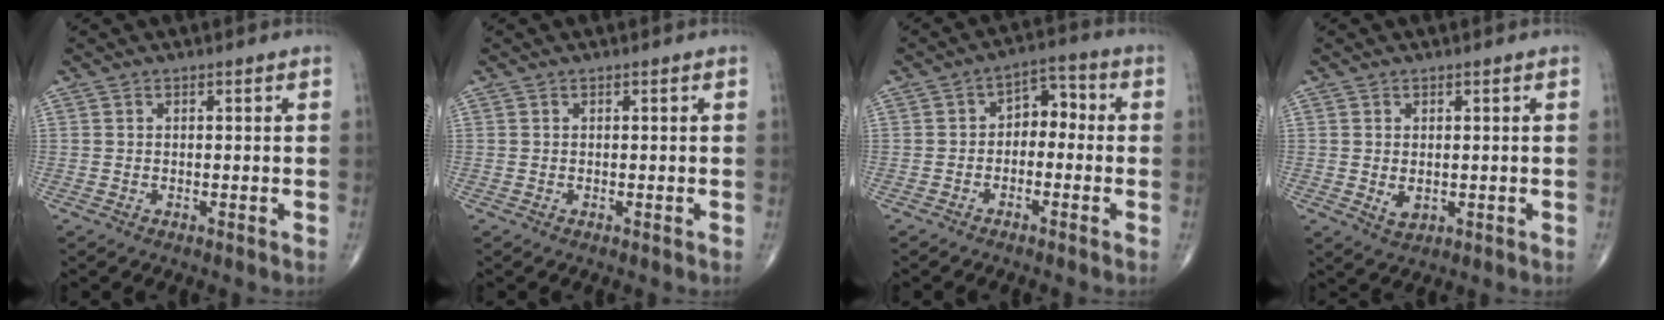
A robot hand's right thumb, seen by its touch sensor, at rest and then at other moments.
{"total": 0.0}
{"total": 5.4, "force": [-0.9, 3.8, 3.7], "torque": [-0.029, 0.034, -0.030]}
{"total": 2.6, "force": [-0.1, 1.7, 2.0], "torque": [-0.028, -0.007, 0.006]}